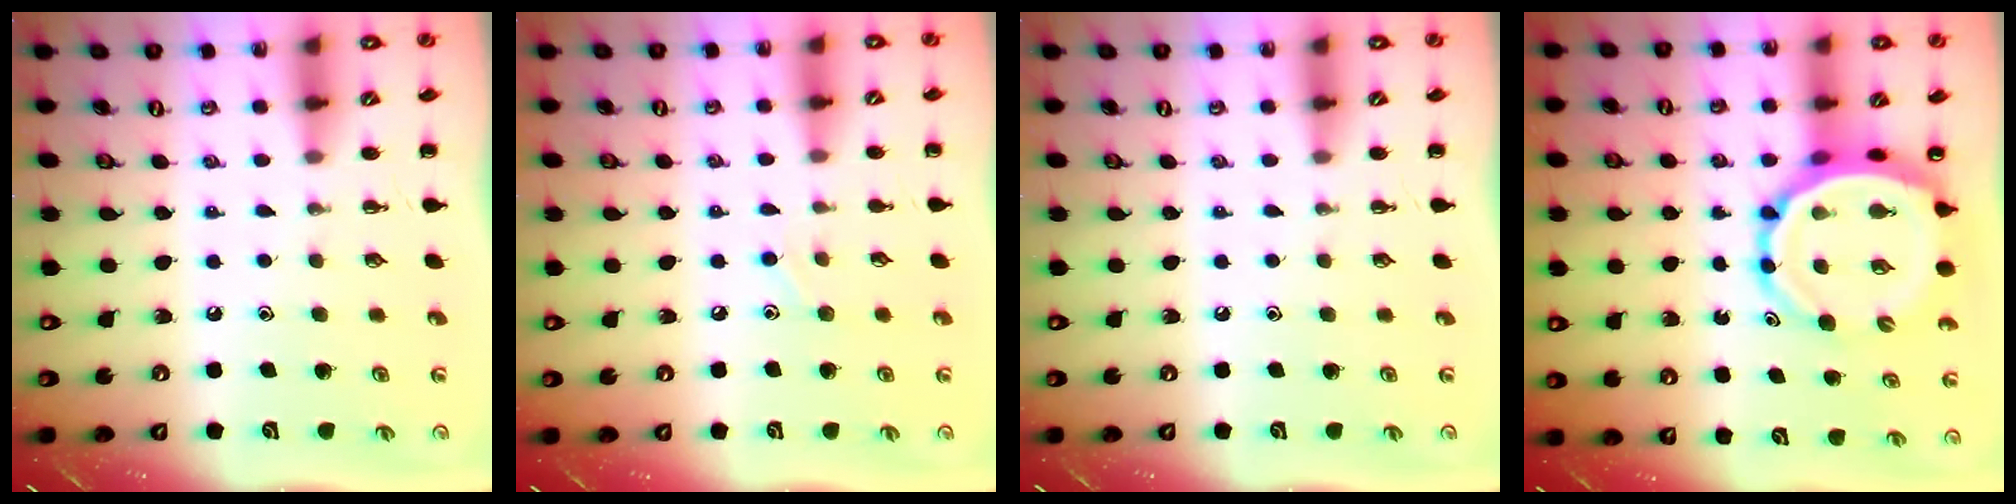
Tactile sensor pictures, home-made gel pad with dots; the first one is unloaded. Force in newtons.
{"total": 5.1, "press": 4.8, "slide": 1.6}
{"total": 0.0}
{"total": 11.0, "press": 10.4, "slide": 3.6}